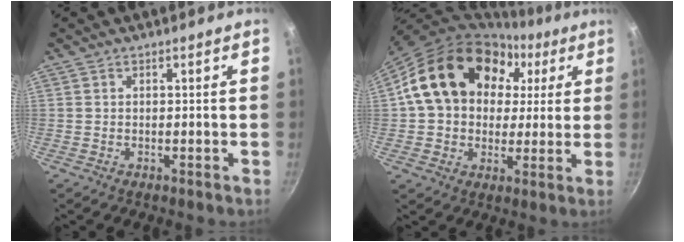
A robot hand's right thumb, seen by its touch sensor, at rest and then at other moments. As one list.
[{"total": 21.4, "force": [5.3, 16.7, 12.2], "torque": [-0.182, 0.033, 0.088]}]